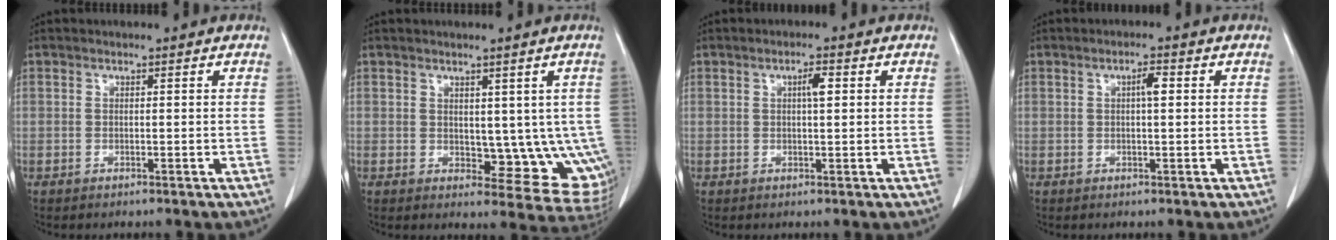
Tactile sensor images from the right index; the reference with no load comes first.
{"total": 9.3, "force": [0.8, 5.0, 7.8], "torque": [-0.073, -0.007, 0.023]}
{"total": 2.3, "force": [0.6, 0.4, 2.2], "torque": [-0.037, 0.003, 0.009]}
{"total": 2.2, "force": [0.4, 0.4, 2.1], "torque": [-0.036, 0.004, 0.007]}